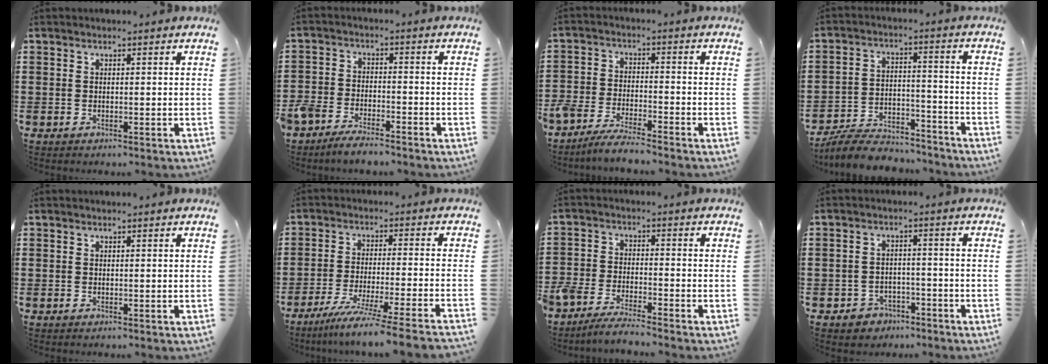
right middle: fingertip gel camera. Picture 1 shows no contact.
{"total": 4.3, "force": [-4.2, 1.0, 0.6], "torque": [-0.029, 0.004, -0.091]}
{"total": 4.9, "force": [-4.8, 0.3, 1.1], "torque": [-0.036, -0.005, -0.099]}
{"total": 7.8, "force": [-7.4, 1.4, 2.0], "torque": [-0.033, 0.019, -0.142]}
{"total": 0.0}
{"total": 7.4, "force": [-6.3, -1.3, 3.6], "torque": [-0.064, -0.022, -0.125]}
{"total": 4.6, "force": [-4.4, 0.5, 1.1], "torque": [-0.036, -0.002, -0.093]}
{"total": 2.9, "force": [-2.6, 1.4, -0.1], "torque": [-0.008, 0.005, -0.055]}